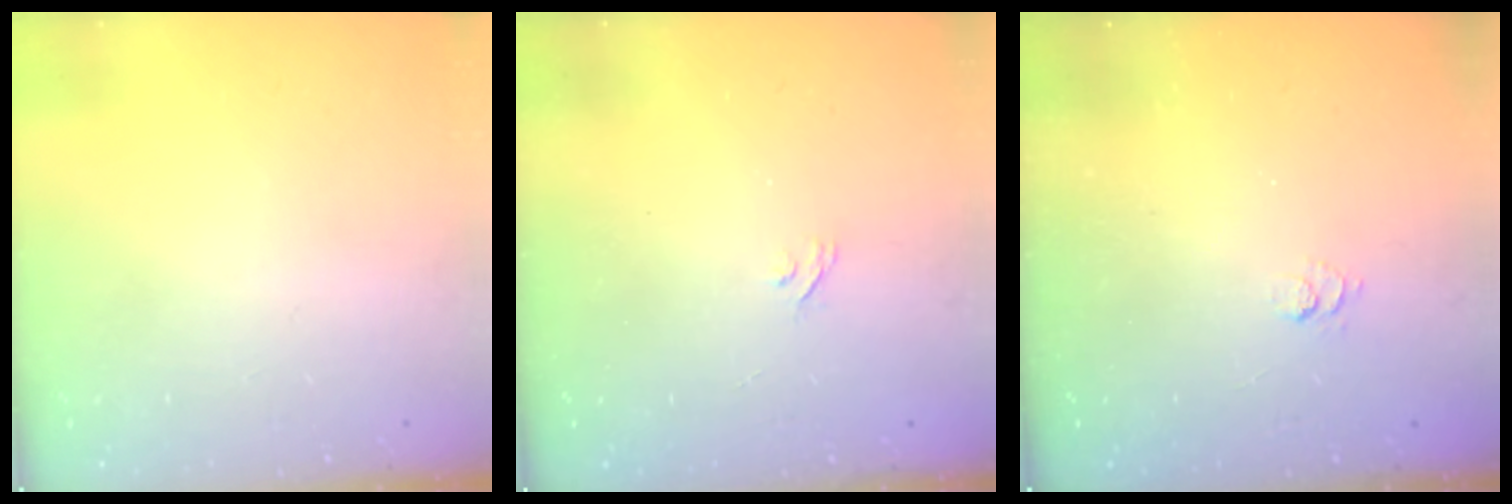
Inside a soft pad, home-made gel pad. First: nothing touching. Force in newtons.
{"total": 2.2, "press": 1.9, "slide": 1.1}
{"total": 2.5, "press": 2.0, "slide": 1.4}